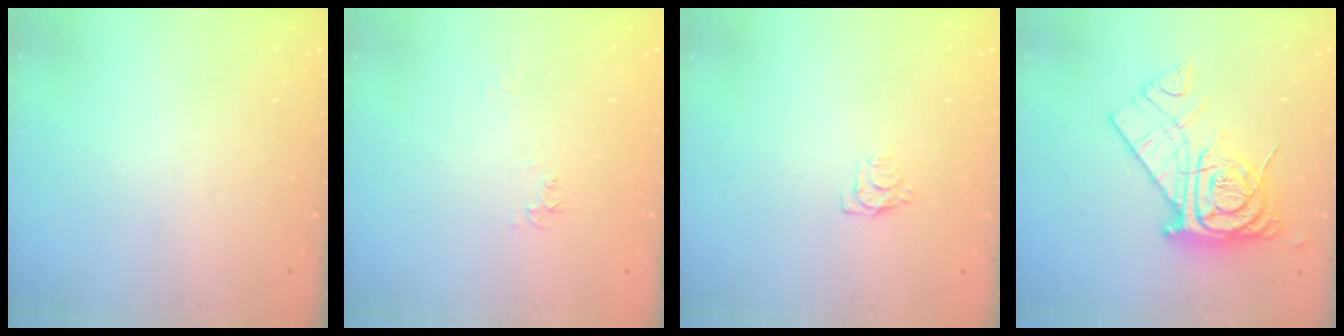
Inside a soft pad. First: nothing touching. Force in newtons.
{"total": 4.9, "press": 4.9, "slide": 0.6}
{"total": 4.7, "press": 4.6, "slide": 0.7}
{"total": 15.3, "press": 15.2, "slide": 1.5}